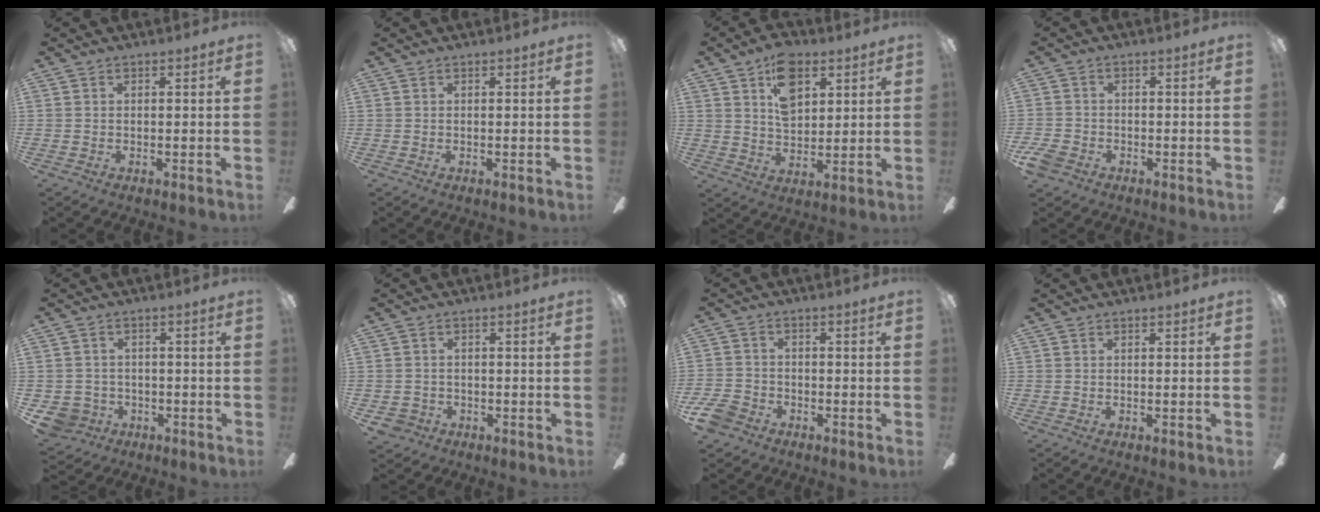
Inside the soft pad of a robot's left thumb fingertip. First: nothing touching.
{"total": 0.0}
{"total": 11.2, "force": [5.8, 6.8, 6.7], "torque": [-0.098, -0.011, 0.102]}
{"total": 4.1, "force": [-2.3, 2.8, 1.9], "torque": [-0.053, 0.007, -0.048]}
{"total": 5.4, "force": [-2.3, 4.8, 1.2], "torque": [-0.050, 0.014, -0.045]}
{"total": 3.1, "force": [-1.6, 2.5, 0.7], "torque": [-0.026, 0.004, -0.034]}
{"total": 6.2, "force": [-3.9, 4.1, 2.6], "torque": [-0.065, 0.018, -0.076]}
{"total": 0.0}